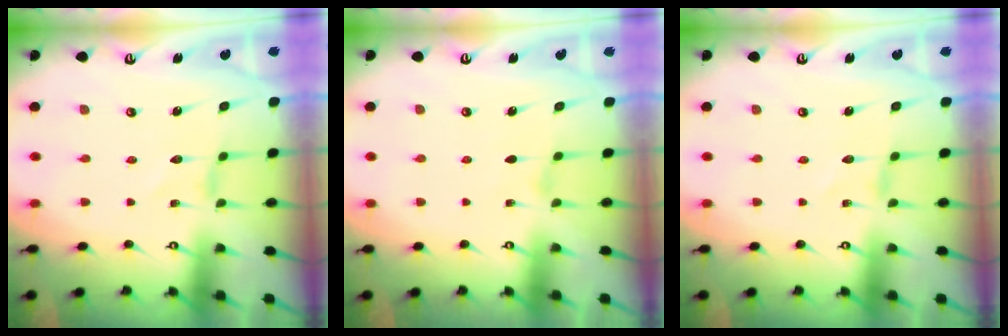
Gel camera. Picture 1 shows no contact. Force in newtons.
{"total": 1.0, "press": 0.9, "slide": 0.3}
{"total": 0.0}